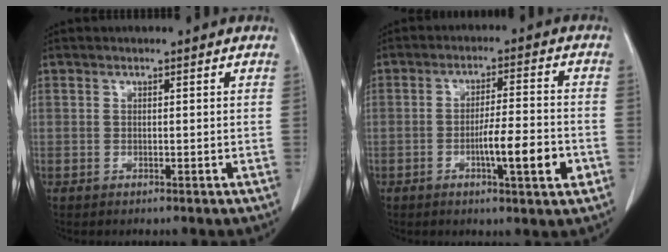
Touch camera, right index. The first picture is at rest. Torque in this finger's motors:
{"motor_torque": [1.00, -0.54, 0.40, 0.13]}